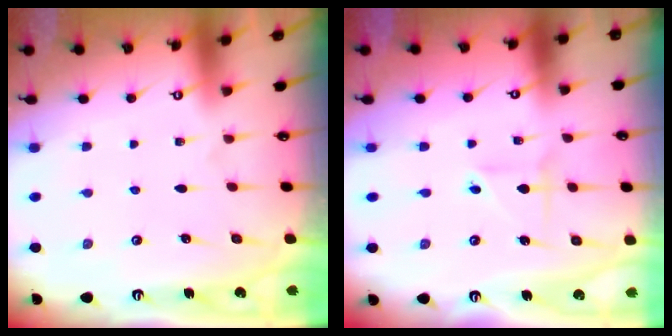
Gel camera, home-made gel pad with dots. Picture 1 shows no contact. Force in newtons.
{"total": 2.4, "press": 2.2, "slide": 1.0}